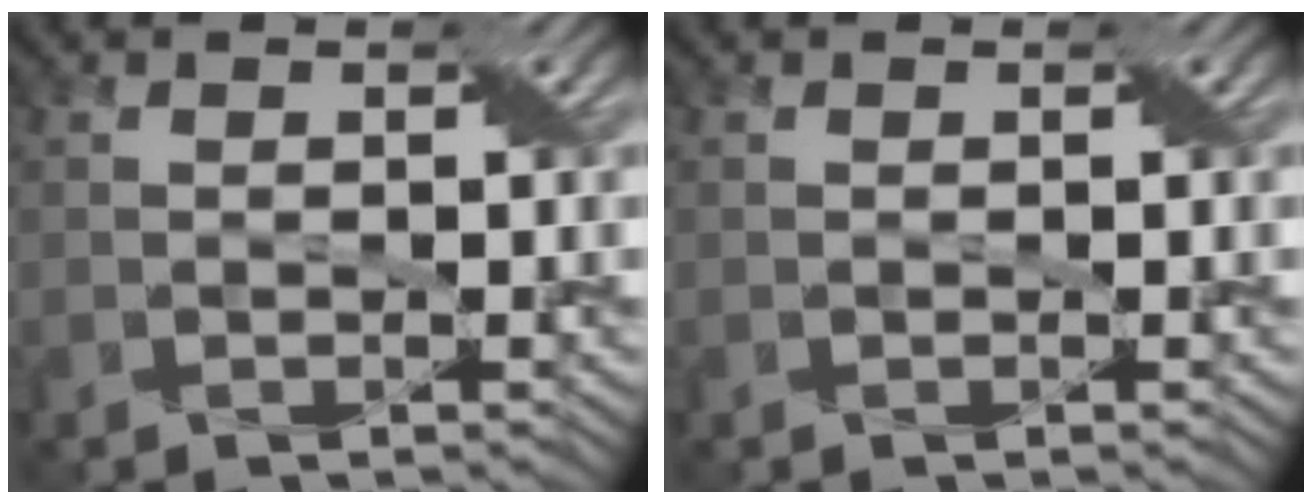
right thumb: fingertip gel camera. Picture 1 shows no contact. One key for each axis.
{"total": 0.0}